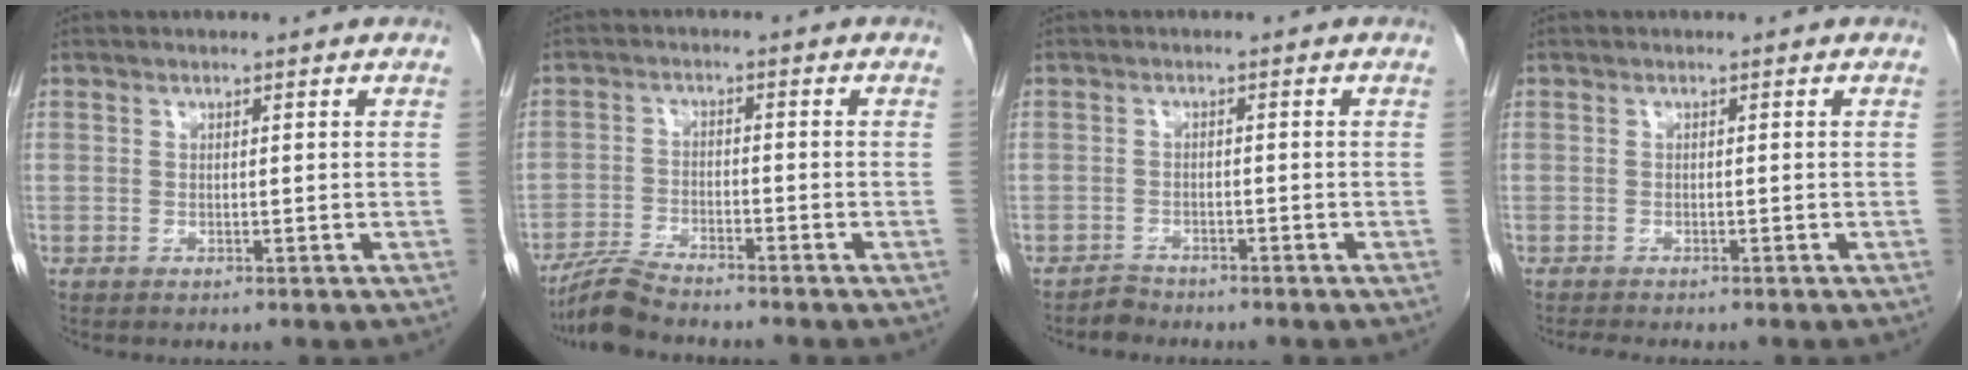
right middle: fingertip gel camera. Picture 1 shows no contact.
{"total": 5.6, "force": [-5.2, 0.2, 2.0], "torque": [-0.042, -0.022, -0.101]}
{"total": 1.7, "force": [-1.6, 0.4, -0.4], "torque": [0.003, -0.003, -0.027]}
{"total": 2.2, "force": [-1.9, 0.2, 0.9], "torque": [-0.019, -0.007, -0.027]}